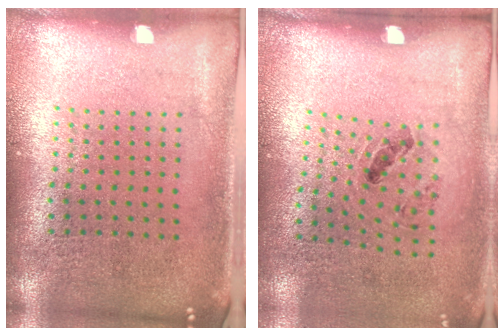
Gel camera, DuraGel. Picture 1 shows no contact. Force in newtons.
{"total": 1.1, "press": 0.7, "slide": 0.9}